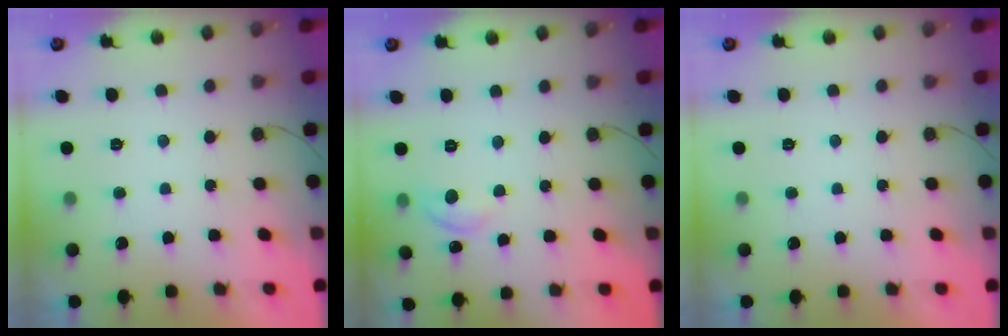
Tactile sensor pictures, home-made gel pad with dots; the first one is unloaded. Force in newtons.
{"total": 6.2, "press": 6.2, "slide": 0.7}
{"total": 0.0}